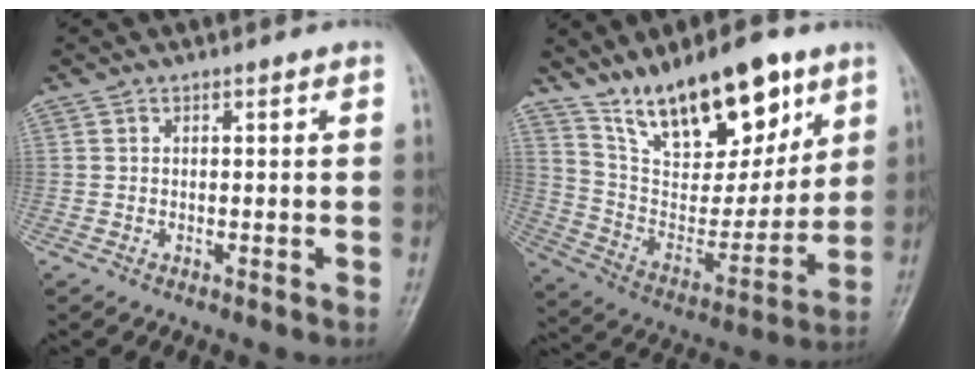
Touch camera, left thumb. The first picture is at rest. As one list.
[{"total": 21.7, "force": [14.1, 8.8, 13.9], "torque": [-0.180, -0.062, 0.254]}]